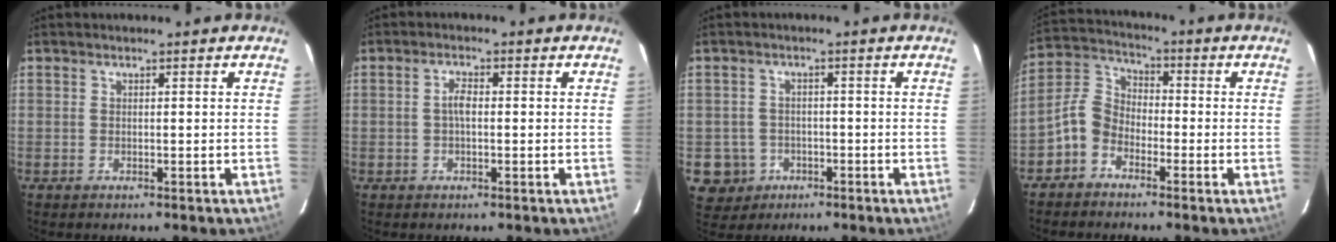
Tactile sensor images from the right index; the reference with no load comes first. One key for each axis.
{"total": 2.2, "fx": -0.2, "fy": 0.9, "fz": 2.0, "tx": -0.039, "ty": 0.007, "tz": -0.003}
{"total": 6.2, "fx": -2.1, "fy": 5.8, "fz": 0.6, "tx": -0.028, "ty": 0.020, "tz": -0.023}
{"total": 6.6, "fx": -3.9, "fy": 4.6, "fz": 2.7, "tx": -0.061, "ty": 0.023, "tz": -0.088}